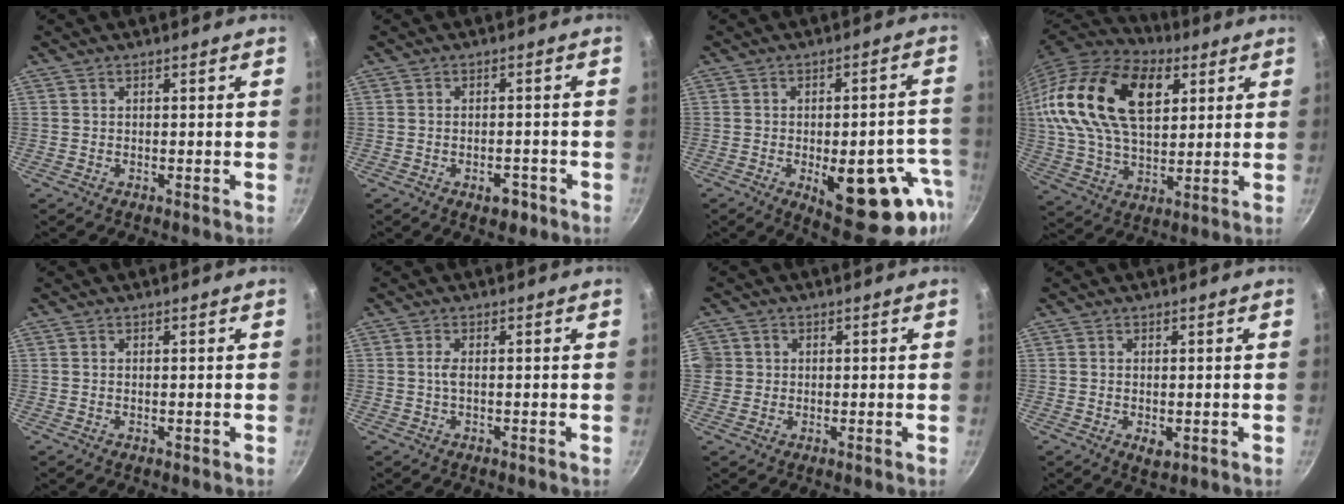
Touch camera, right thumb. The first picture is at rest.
{"total": 3.5, "force": [-1.9, 2.0, 2.1], "torque": [-0.019, 0.017, -0.020]}
{"total": 18.5, "force": [-6.3, 7.8, 15.6], "torque": [-0.147, 0.012, -0.071]}
{"total": 25.4, "force": [9.0, 14.7, 18.6], "torque": [-0.323, -0.008, 0.152]}
{"total": 0.0}
{"total": 1.6, "force": [0.0, 0.5, 1.5], "torque": [-0.035, 0.002, -0.002]}
{"total": 4.0, "force": [0.3, 3.8, 1.0], "torque": [-0.002, 0.009, 0.001]}
{"total": 2.6, "force": [-0.5, 1.6, 2.0], "torque": [-0.033, -0.009, -0.004]}